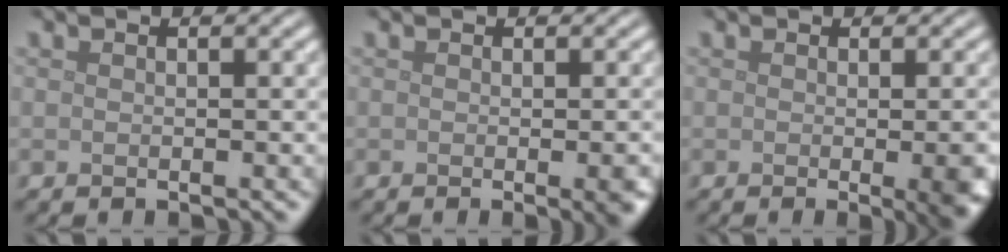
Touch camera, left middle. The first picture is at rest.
{"total": 2.4, "force": [-0.6, 0.6, 2.3], "torque": [-0.020, -0.002, -0.008]}
{"total": 4.3, "force": [-0.8, 1.3, 4.0], "torque": [-0.039, -0.007, -0.009]}